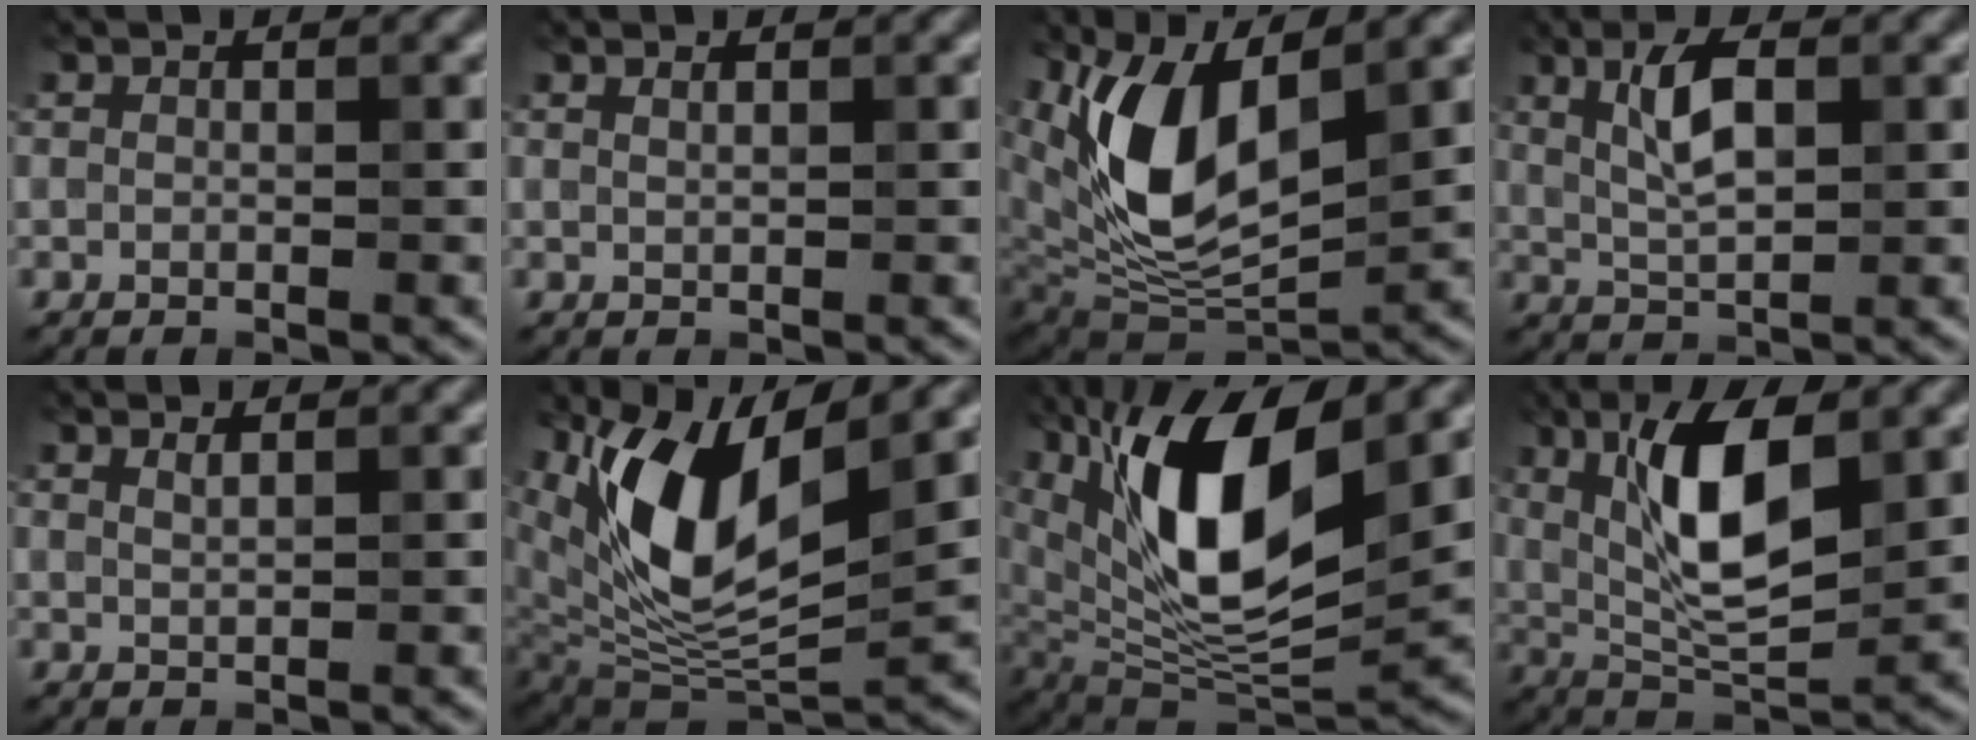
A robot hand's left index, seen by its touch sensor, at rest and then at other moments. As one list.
[{"total": 0.7, "force": [0.5, 0.2, 0.4], "torque": [-0.004, -0.002, 0.008]}, {"total": 9.7, "force": [3.2, 4.9, 7.7], "torque": [-0.159, -0.017, 0.059]}, {"total": 4.4, "force": [1.3, 1.5, 3.9], "torque": [-0.080, 0.006, 0.023]}, {"total": 1.0, "force": [0.7, 0.3, 0.6], "torque": [-0.006, 0.002, 0.011]}, {"total": 10.8, "force": [4.4, 5.0, 8.5], "torque": [-0.162, -0.011, 0.084]}, {"total": 13.6, "force": [4.8, 5.1, 11.7], "torque": [-0.201, 0.001, 0.086]}, {"total": 9.4, "force": [2.5, 3.5, 8.3], "torque": [-0.146, -0.005, 0.044]}]